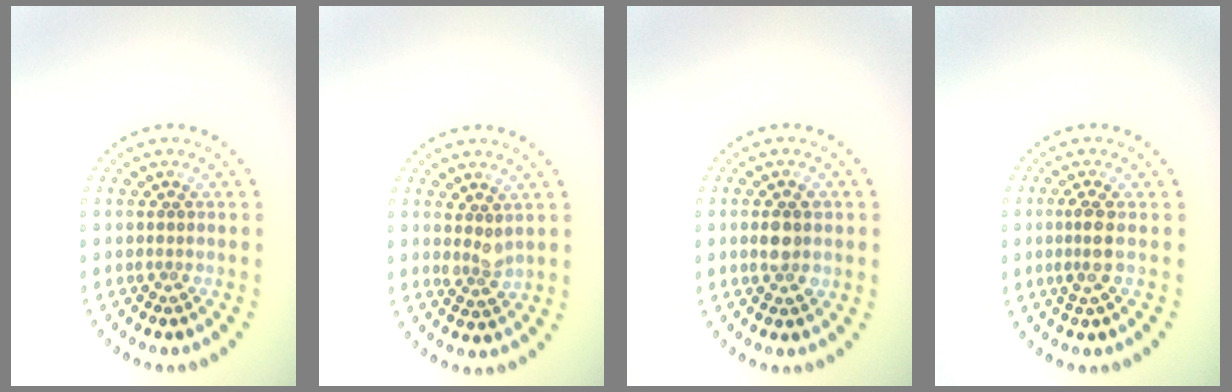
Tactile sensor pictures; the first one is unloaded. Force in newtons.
{"total": 1.8, "press": 1.5, "slide": 0.9}
{"total": 2.3, "press": 2.2, "slide": 0.3}
{"total": 1.9, "press": 1.6, "slide": 1.0}